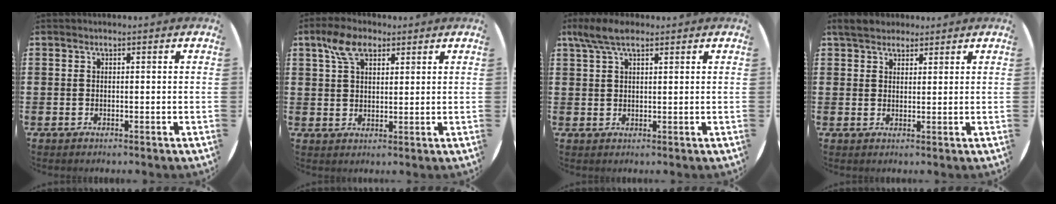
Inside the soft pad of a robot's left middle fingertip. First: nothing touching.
{"total": 5.6, "force": [3.4, 3.1, 3.2], "torque": [-0.065, 0.010, 0.062]}
{"total": 4.1, "force": [2.6, 1.5, 2.7], "torque": [-0.059, 0.007, 0.048]}
{"total": 3.5, "force": [3.1, 1.4, 0.8], "torque": [-0.015, 0.000, 0.058]}